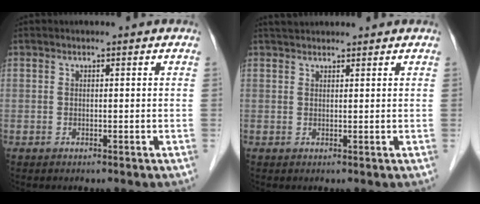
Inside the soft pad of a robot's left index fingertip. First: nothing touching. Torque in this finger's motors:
{"motor_torque": [-0.02, -0.15, 0.05, 0.01]}